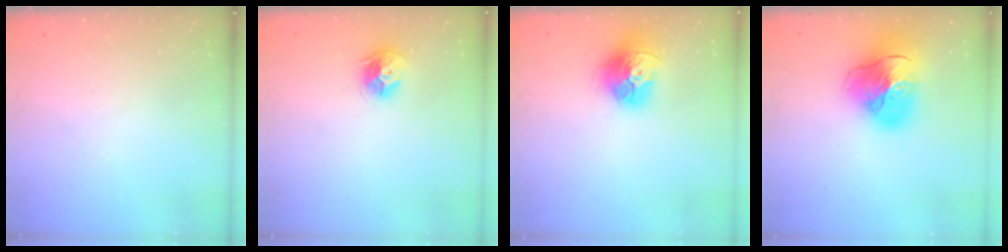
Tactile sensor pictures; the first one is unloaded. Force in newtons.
{"total": 9.5, "press": 9.5, "slide": 0.3}
{"total": 15.3, "press": 15.2, "slide": 1.7}
{"total": 20.3, "press": 20.2, "slide": 2.2}